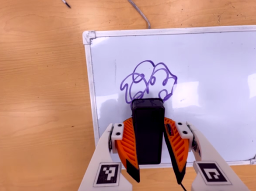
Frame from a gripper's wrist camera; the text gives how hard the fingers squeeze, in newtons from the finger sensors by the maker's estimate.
{"total": 8.5, "left": 7.4, "right": 9.5}